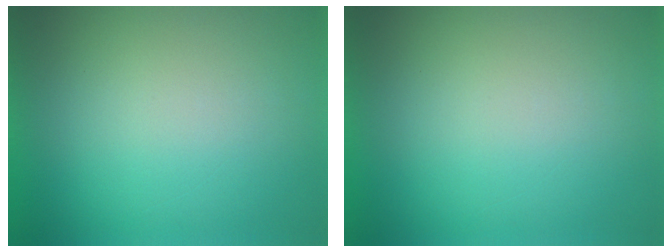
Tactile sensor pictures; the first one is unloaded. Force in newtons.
{"total": 1.1}